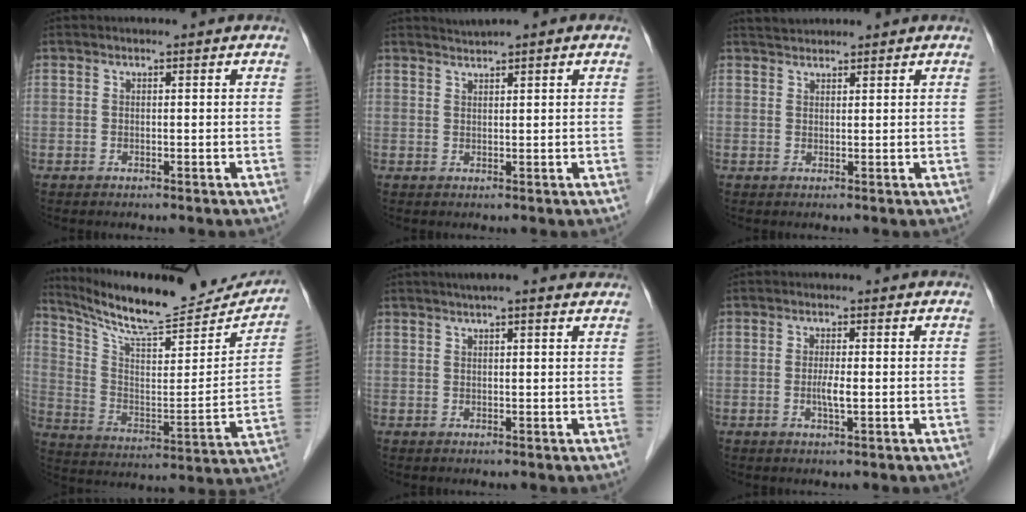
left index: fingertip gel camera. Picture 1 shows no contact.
{"total": 1.6, "force": [1.5, -0.2, 0.7], "torque": [-0.013, 0.013, 0.029]}
{"total": 2.5, "force": [2.4, 0.5, 0.3], "torque": [-0.009, 0.019, 0.044]}
{"total": 22.6, "force": [21.0, 3.1, 7.6], "torque": [-0.130, -0.044, 0.309]}
{"total": 6.1, "force": [5.1, 0.7, 3.3], "torque": [-0.046, 0.024, 0.062]}
{"total": 2.2, "force": [-0.3, 0.2, 2.1], "torque": [-0.044, -0.003, -0.005]}